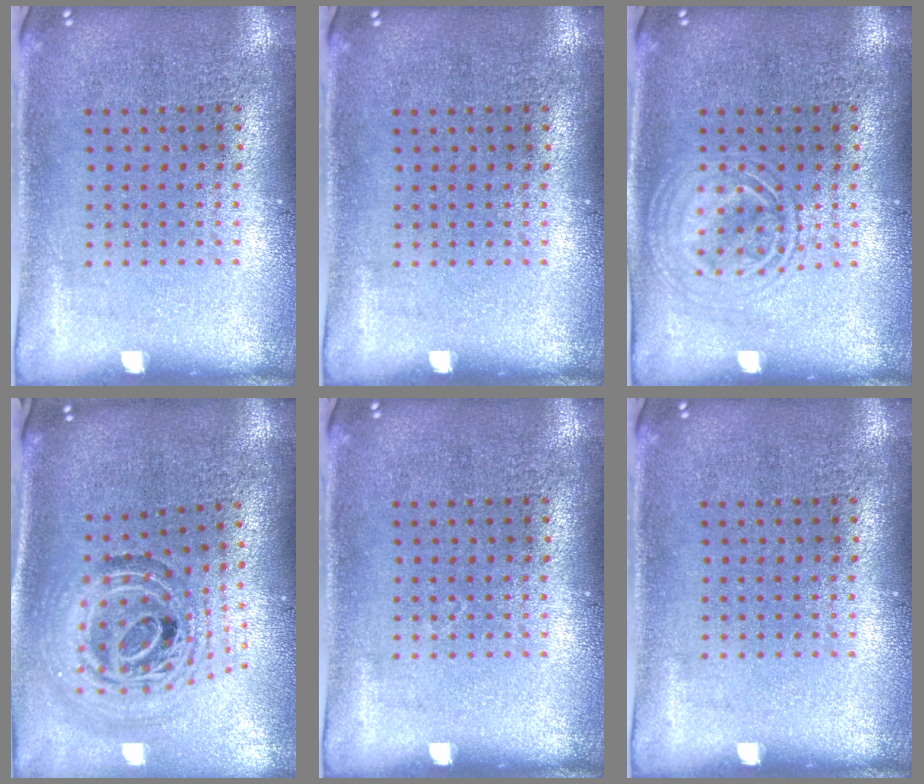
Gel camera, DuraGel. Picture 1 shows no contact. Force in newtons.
{"total": 0.0}
{"total": 2.4, "press": 2.4, "slide": 0.3}
{"total": 1.6, "press": 1.3, "slide": 0.9}
{"total": 0.0}
{"total": 0.0}